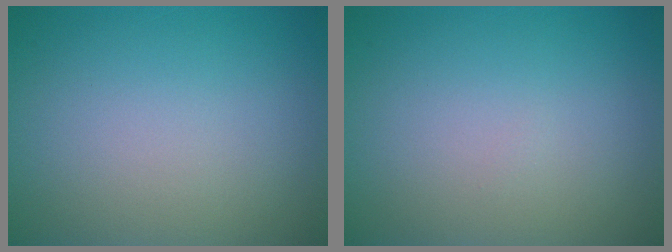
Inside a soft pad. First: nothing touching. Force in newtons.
{"total": 0.0}